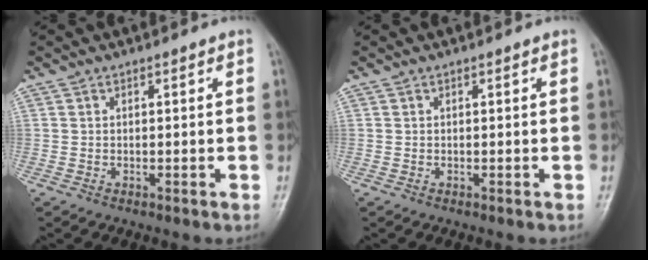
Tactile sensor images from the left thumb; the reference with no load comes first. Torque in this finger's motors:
{"motor_torque": [0.00, 0.00, 0.00, 0.00, 0.00]}